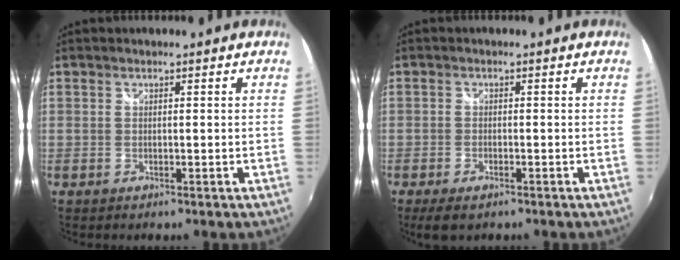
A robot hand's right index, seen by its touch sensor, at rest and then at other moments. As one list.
[{"total": 4.3, "force": [-3.1, 1.6, 2.5], "torque": [-0.061, -0.018, -0.053]}]